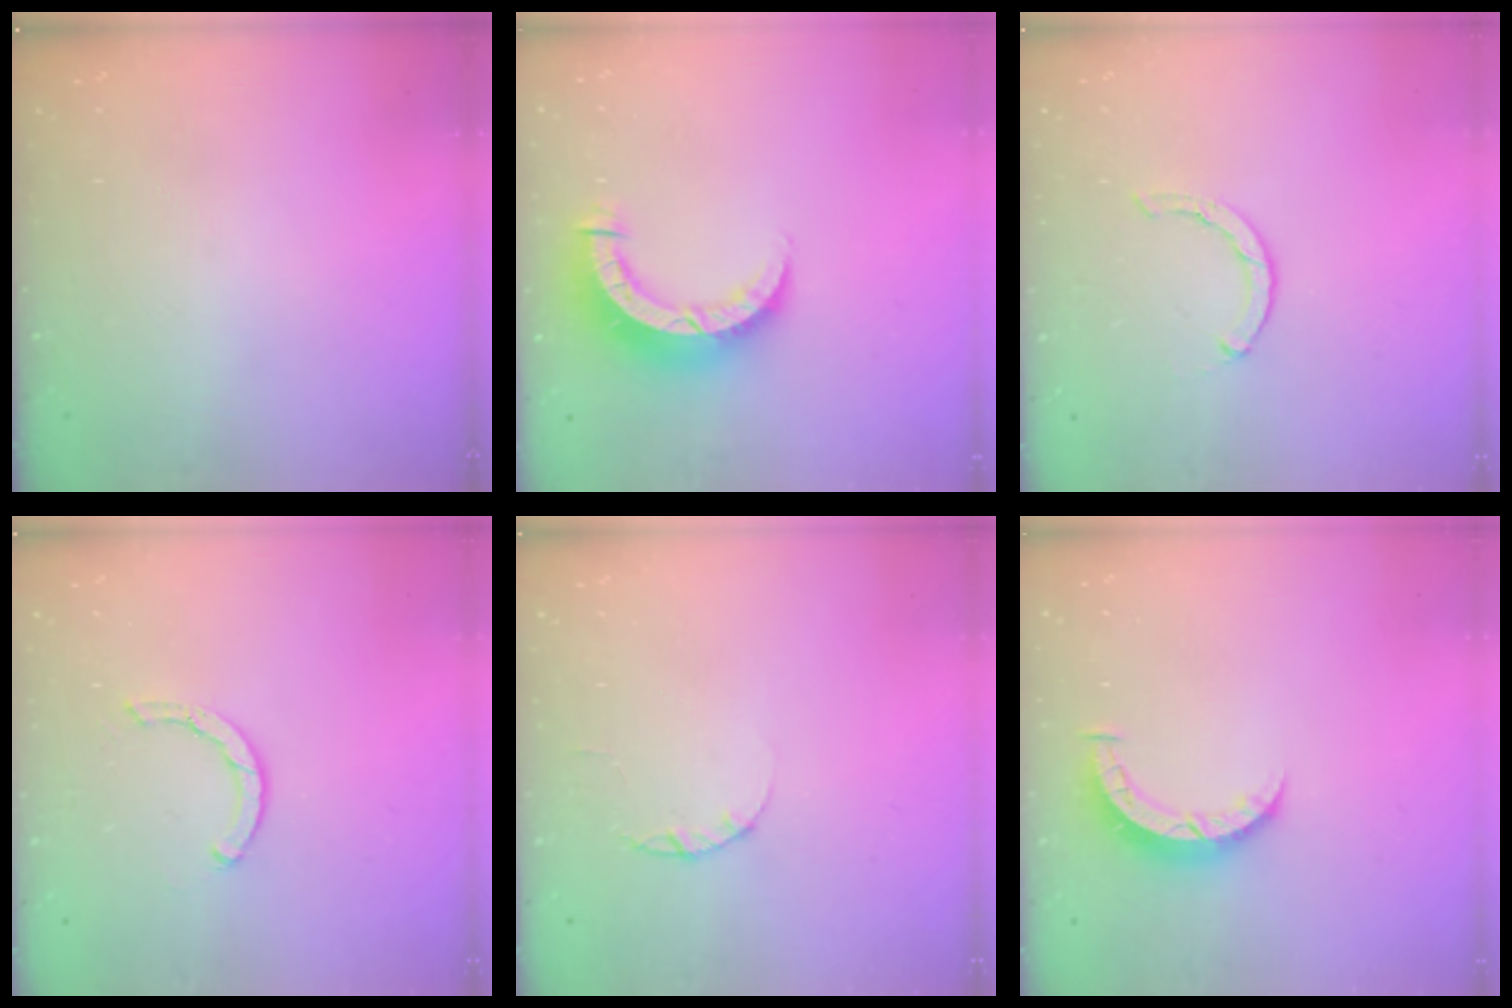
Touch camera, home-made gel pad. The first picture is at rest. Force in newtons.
{"total": 8.3, "press": 8.2, "slide": 1.1}
{"total": 0.7, "press": 0.6, "slide": 0.2}
{"total": 2.5, "press": 2.5, "slide": 0.1}
{"total": 1.7, "press": 1.7, "slide": 0.3}
{"total": 5.1, "press": 5.1, "slide": 0.5}